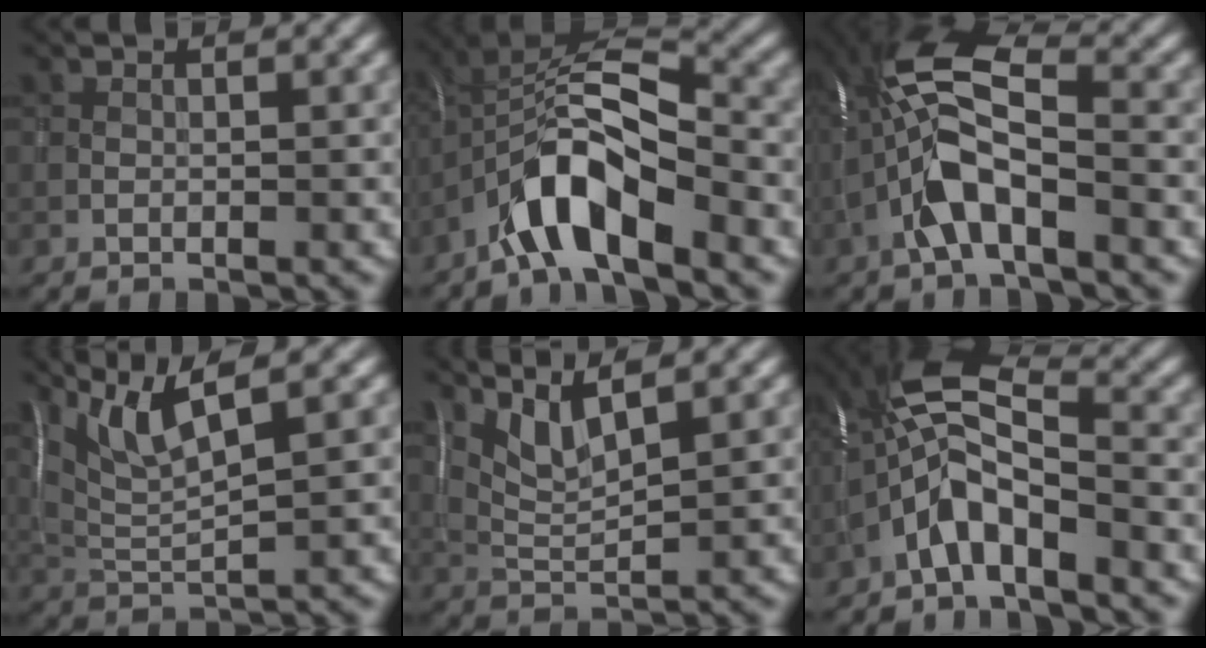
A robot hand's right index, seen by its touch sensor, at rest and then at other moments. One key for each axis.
{"total": 7.5, "fx": -4.0, "fy": 2.6, "fz": 5.8, "tx": -0.097, "ty": 0.012, "tz": -0.076}
{"total": 7.7, "fx": -2.1, "fy": 2.7, "fz": 6.9, "tx": -0.142, "ty": 0.021, "tz": -0.050}
{"total": 6.1, "fx": 3.9, "fy": 1.2, "fz": 4.5, "tx": -0.092, "ty": 0.011, "tz": 0.078}
{"total": 3.7, "fx": 2.6, "fy": 0.5, "fz": 2.6, "tx": -0.064, "ty": -0.002, "tz": 0.060}
{"total": 6.0, "fx": -2.6, "fy": 2.0, "fz": 5.0, "tx": -0.104, "ty": 0.016, "tz": -0.062}